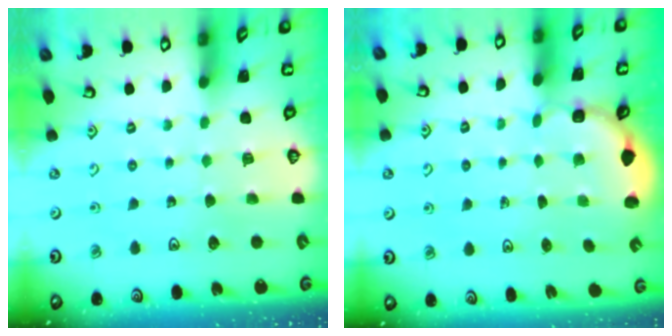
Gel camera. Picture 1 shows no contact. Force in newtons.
{"total": 3.7, "press": 3.5, "slide": 1.3}